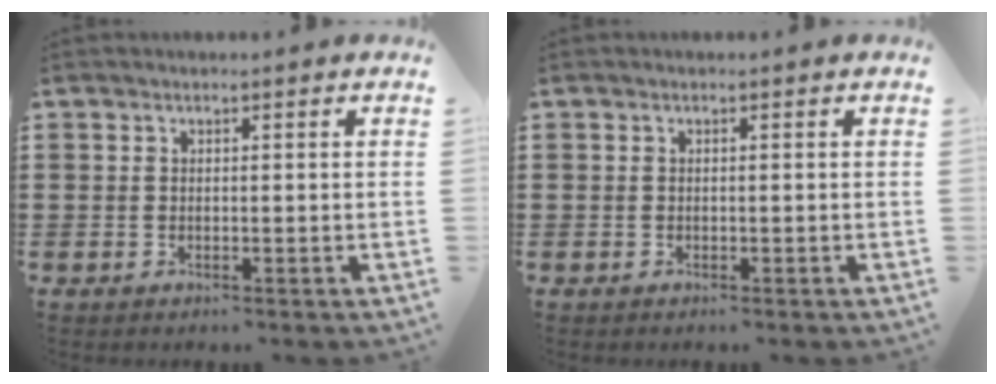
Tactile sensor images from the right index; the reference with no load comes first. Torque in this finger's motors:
{"motor_torque": [-0.20, 0.02, 0.02, -0.01]}